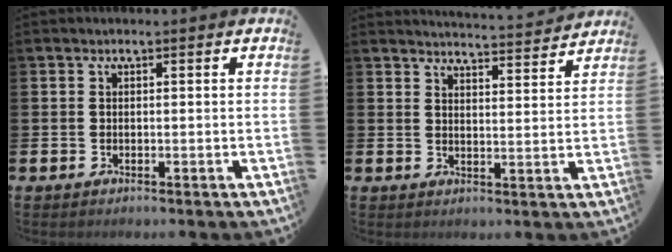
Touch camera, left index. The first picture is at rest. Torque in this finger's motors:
{"motor_torque": [0.79, -1.15, 0.25, 0.04]}